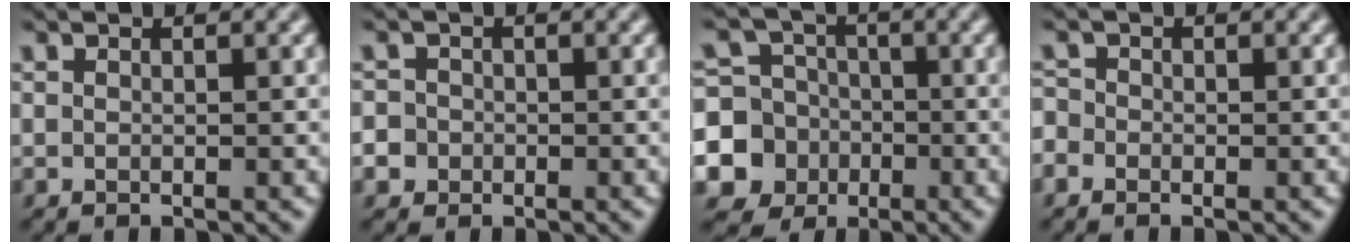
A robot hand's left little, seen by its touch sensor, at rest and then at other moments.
{"total": 5.0, "force": [-1.7, 4.5, 1.2], "torque": [-0.023, 0.006, -0.056]}
{"total": 10.7, "force": [-3.2, 9.9, 2.3], "torque": [-0.076, -0.012, -0.074]}
{"total": 1.7, "force": [-0.7, 1.4, 0.6], "torque": [-0.011, 0.010, -0.020]}